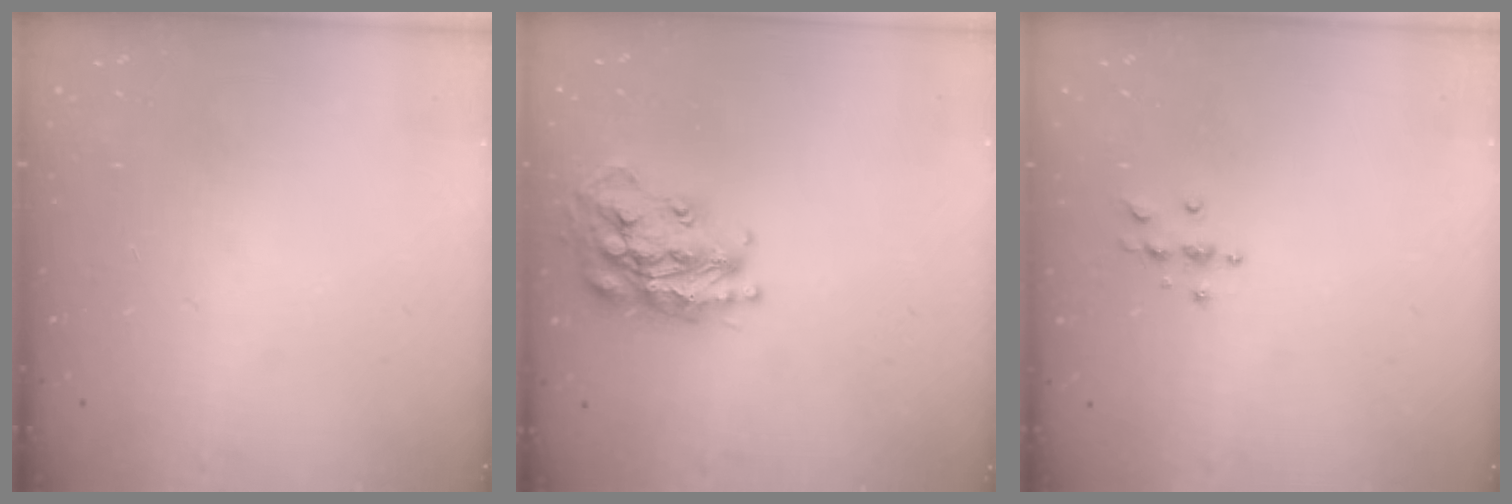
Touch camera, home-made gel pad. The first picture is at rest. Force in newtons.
{"total": 19.5, "press": 19.4, "slide": 1.3}
{"total": 3.8, "press": 3.7, "slide": 0.5}